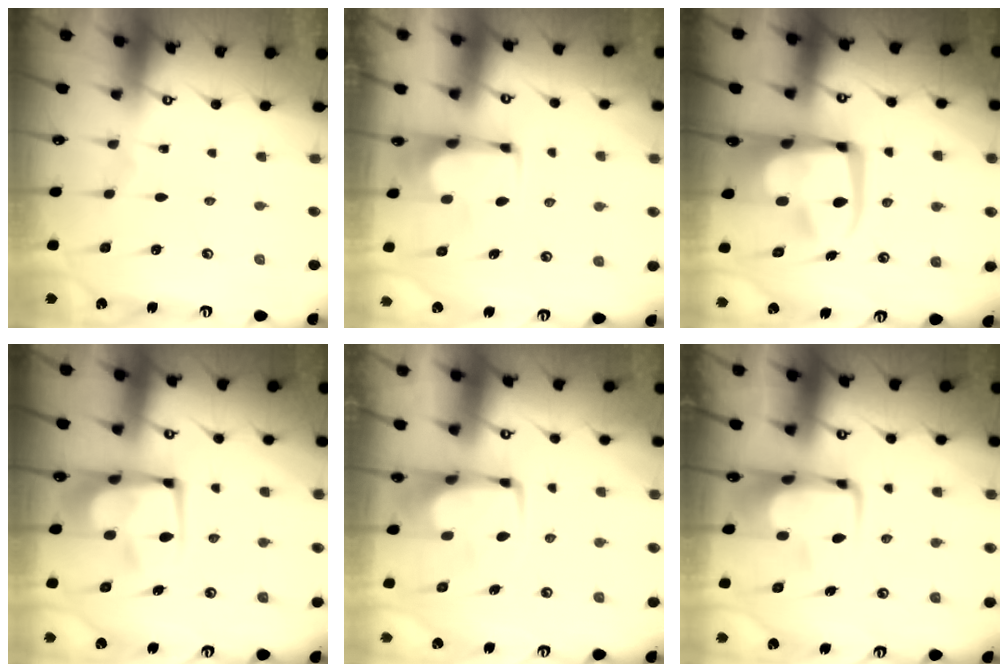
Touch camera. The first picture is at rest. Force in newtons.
{"total": 0.0}
{"total": 14.7, "press": 14.6, "slide": 2.0}
{"total": 11.3, "press": 11.2, "slide": 1.4}
{"total": 0.0}
{"total": 7.1, "press": 7.0, "slide": 1.4}